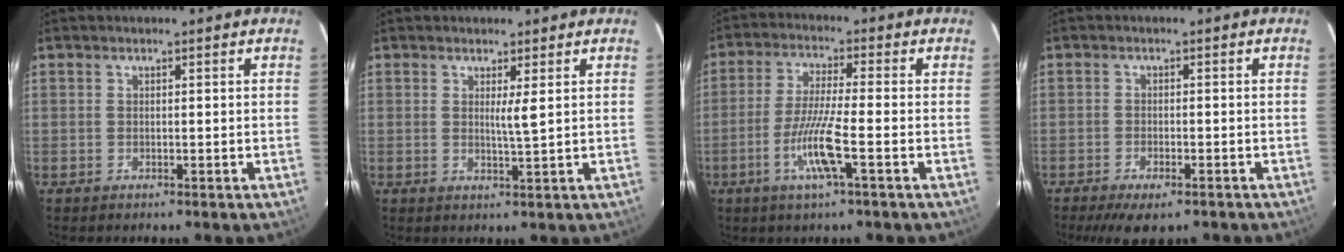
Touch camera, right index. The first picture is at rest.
{"total": 2.0, "force": [0.7, -0.4, 1.9], "torque": [-0.035, -0.008, 0.013]}
{"total": 8.2, "force": [-3.0, -0.3, 7.6], "torque": [-0.151, -0.011, -0.060]}
{"total": 6.0, "force": [-4.5, 2.0, 3.5], "torque": [-0.047, -0.008, -0.066]}